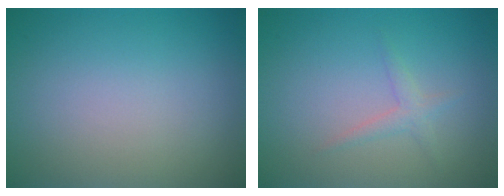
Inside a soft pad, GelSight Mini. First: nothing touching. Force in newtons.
{"total": 1.3, "press": 1.3, "slide": 0.1}